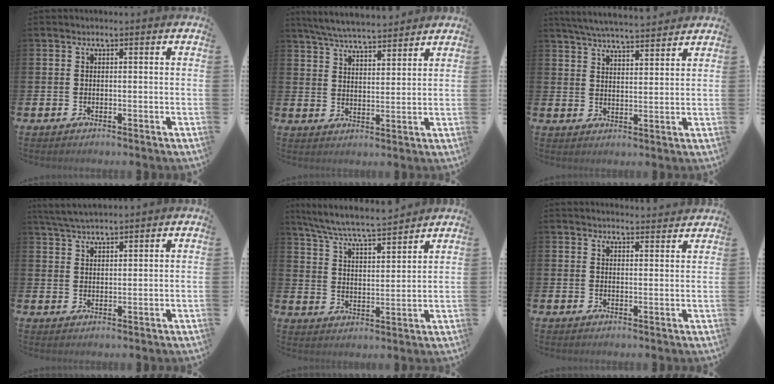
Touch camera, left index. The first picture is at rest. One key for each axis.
{"total": 6.2, "fx": 6.0, "fy": 0.5, "fz": 1.3, "tx": -0.045, "ty": -0.029, "tz": 0.109}
{"total": 5.6, "fx": 5.5, "fy": 0.2, "fz": 1.1, "tx": -0.038, "ty": -0.027, "tz": 0.099}
{"total": 4.1, "fx": 4.0, "fy": 0.3, "fz": 1.0, "tx": -0.024, "ty": -0.016, "tz": 0.072}
{"total": 7.0, "fx": 6.7, "fy": 0.1, "fz": 2.0, "tx": -0.063, "ty": -0.047, "tz": 0.115}
{"total": 2.7, "fx": 2.7, "fy": 0.1, "fz": -0.2, "tx": 0.009, "ty": -0.022, "tz": 0.047}